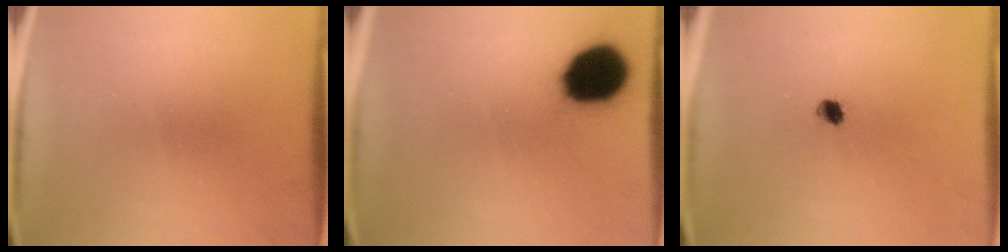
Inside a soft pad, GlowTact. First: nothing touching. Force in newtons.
{"total": 15.8}
{"total": 2.1}